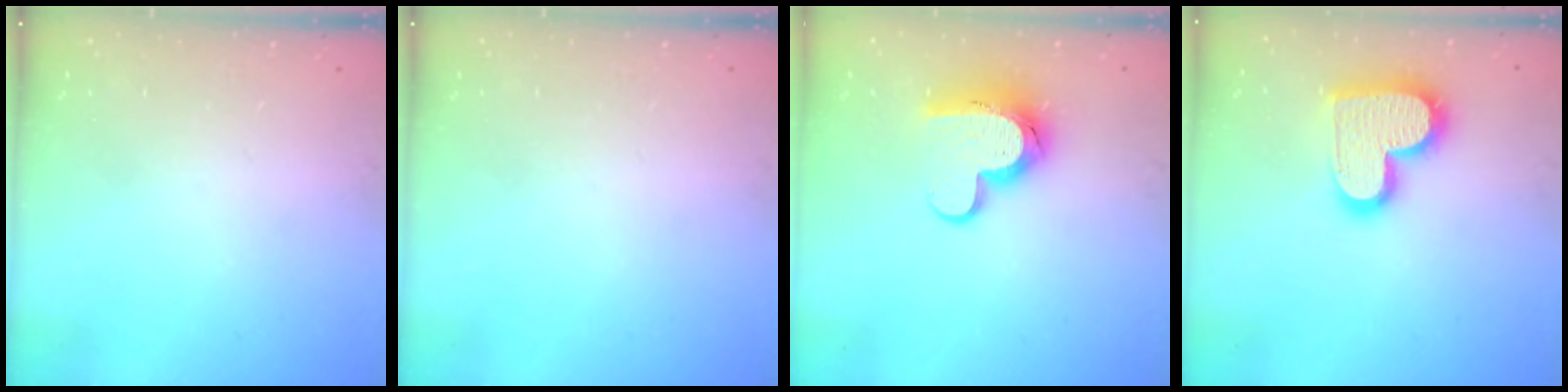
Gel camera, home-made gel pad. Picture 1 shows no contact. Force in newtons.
{"total": 0.0}
{"total": 12.4, "press": 12.3, "slide": 1.0}
{"total": 18.4, "press": 18.4, "slide": 1.0}